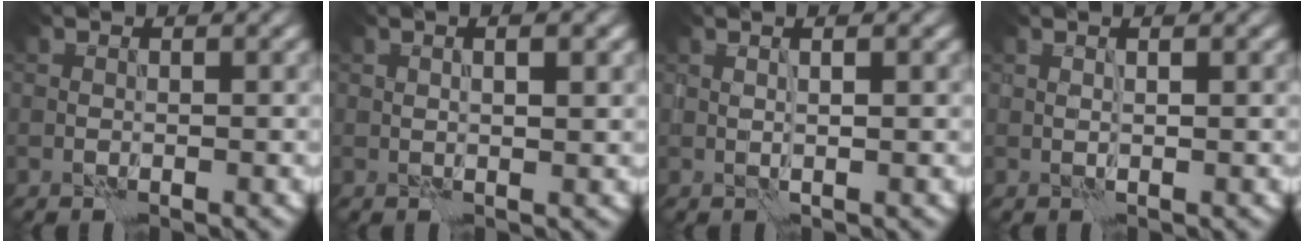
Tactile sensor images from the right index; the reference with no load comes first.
{"total": 2.3, "force": [1.0, 0.4, 2.0], "torque": [-0.017, -0.003, 0.011]}
{"total": 1.0, "force": [0.6, -0.1, 0.8], "torque": [-0.014, -0.001, 0.013]}
{"total": 0.6, "force": [0.5, -0.2, 0.3], "torque": [-0.010, 0.000, 0.010]}